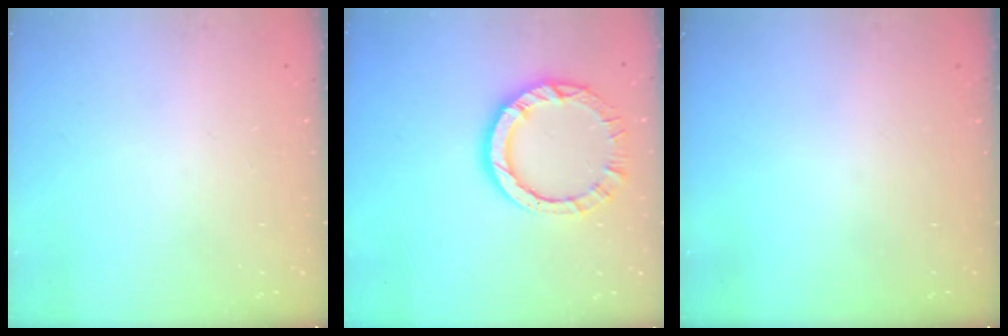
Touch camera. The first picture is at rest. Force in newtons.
{"total": 9.6, "press": 9.6, "slide": 0.5}
{"total": 0.0}